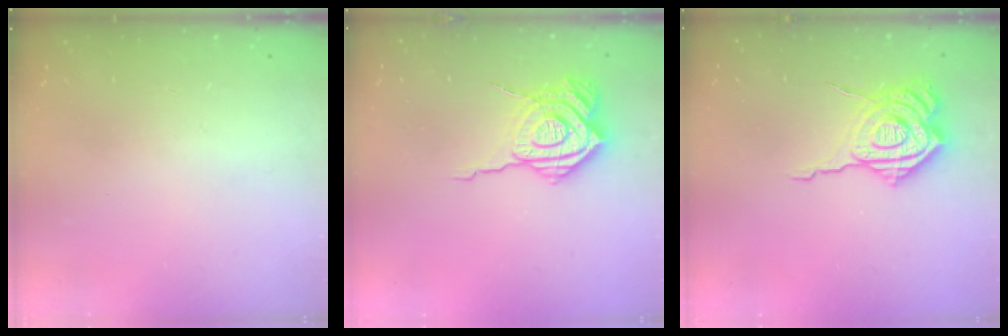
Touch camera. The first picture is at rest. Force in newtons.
{"total": 15.9, "press": 15.9, "slide": 1.5}
{"total": 16.1, "press": 16.0, "slide": 1.7}